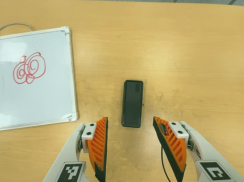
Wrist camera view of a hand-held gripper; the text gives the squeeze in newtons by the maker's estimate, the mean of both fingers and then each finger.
{"total": 0.0}